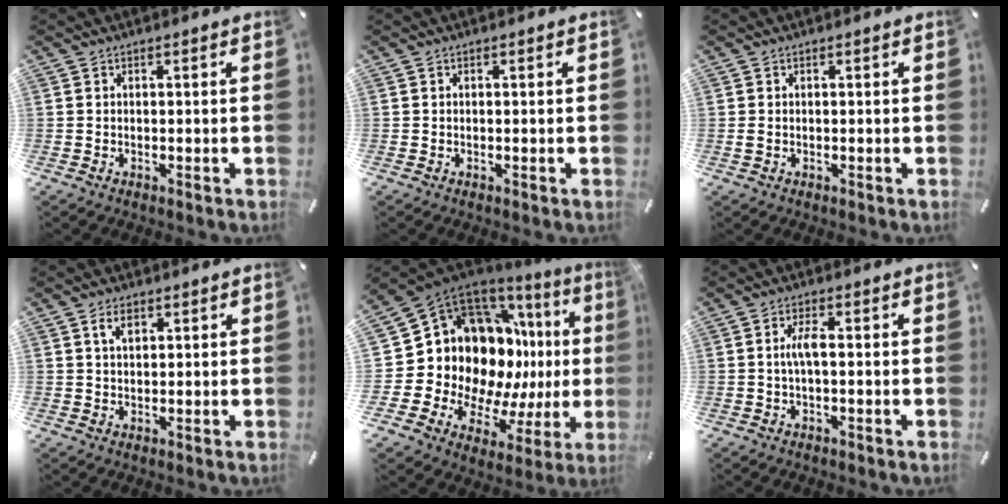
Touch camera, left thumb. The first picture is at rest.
{"total": 0.0}
{"total": 0.7, "force": [-0.1, 0.5, 0.5], "torque": [-0.009, 0.003, -0.002]}
{"total": 3.2, "force": [1.6, 1.8, 2.2], "torque": [-0.032, -0.001, 0.025]}
{"total": 18.6, "force": [4.1, 14.4, 11.1], "torque": [-0.156, -0.096, 0.118]}
{"total": 4.2, "force": [-0.1, 1.3, 4.0], "torque": [-0.075, 0.006, -0.004]}